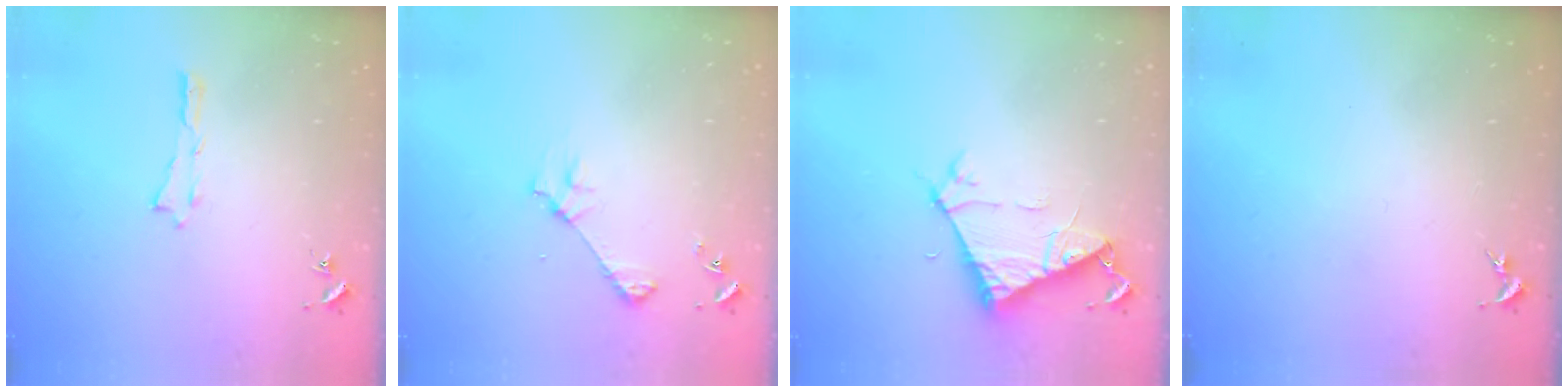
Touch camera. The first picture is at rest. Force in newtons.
{"total": 3.8, "press": 3.8, "slide": 0.3}
{"total": 6.5, "press": 6.5, "slide": 0.5}
{"total": 0.0}